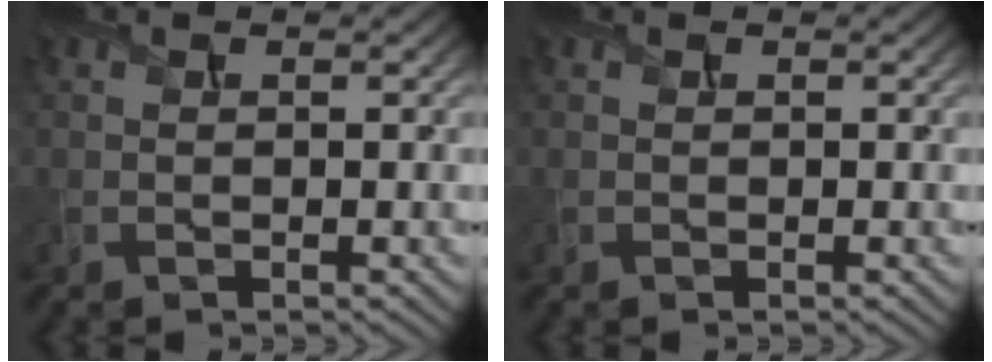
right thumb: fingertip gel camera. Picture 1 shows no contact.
{"total": 0.0}